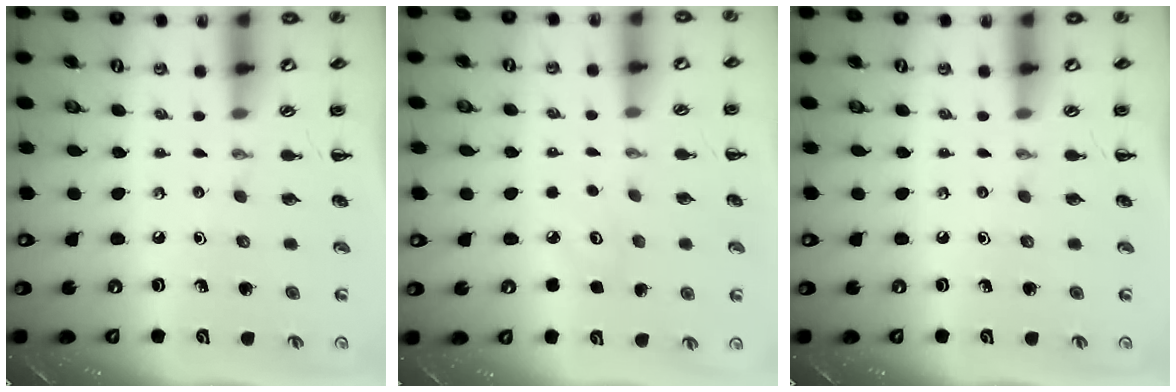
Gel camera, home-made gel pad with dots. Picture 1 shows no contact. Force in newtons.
{"total": 2.7, "press": 2.6, "slide": 0.7}
{"total": 0.0}